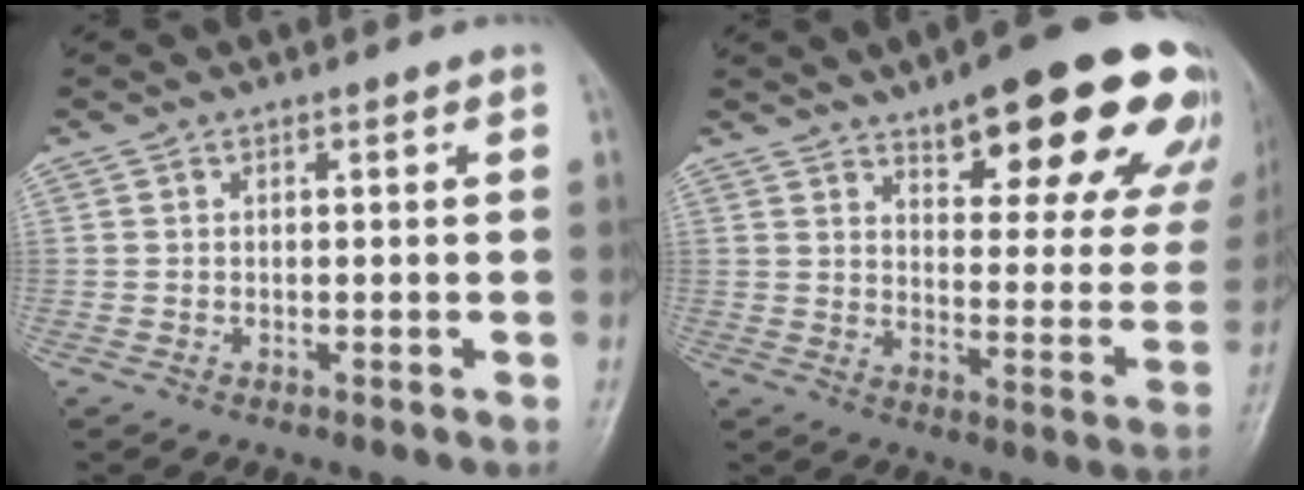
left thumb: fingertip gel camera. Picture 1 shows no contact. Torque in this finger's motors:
{"motor_torque": [0.44, 0.39, 1.32, -0.93, 0.11]}